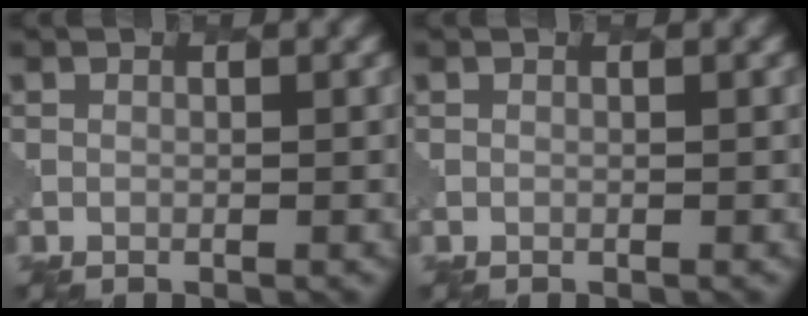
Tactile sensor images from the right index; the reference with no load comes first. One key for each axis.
{"total": 0.0}